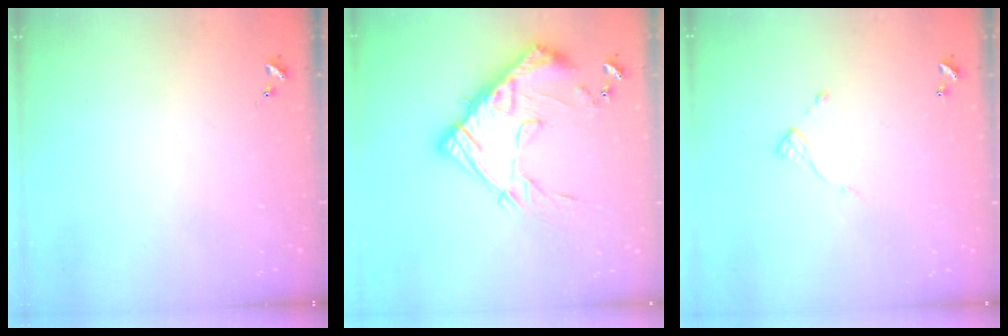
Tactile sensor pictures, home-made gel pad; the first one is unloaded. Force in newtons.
{"total": 19.3, "press": 19.2, "slide": 2.0}
{"total": 5.3, "press": 5.3, "slide": 0.2}